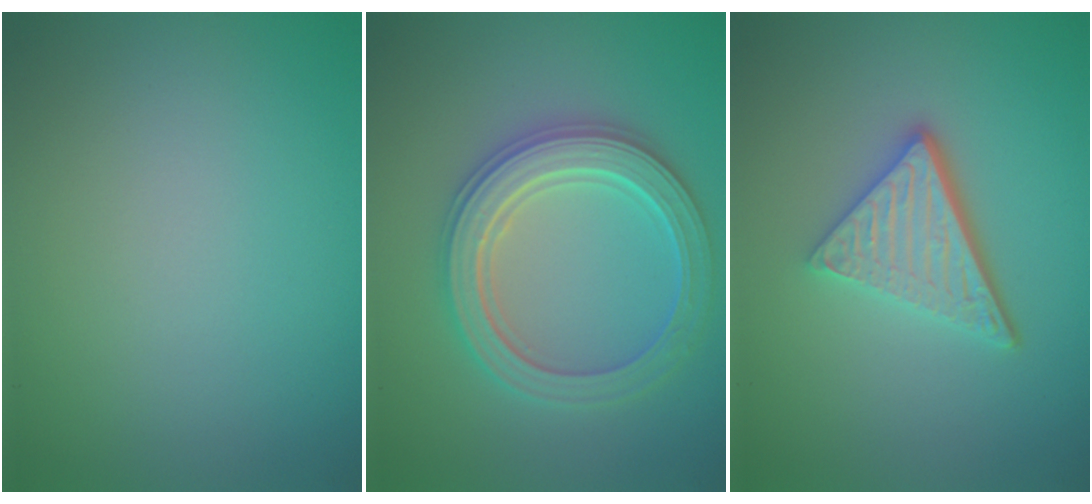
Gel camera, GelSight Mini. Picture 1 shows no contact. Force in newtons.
{"total": 5.3, "press": 5.2, "slide": 0.9}
{"total": 4.6, "press": 3.4, "slide": 3.1}